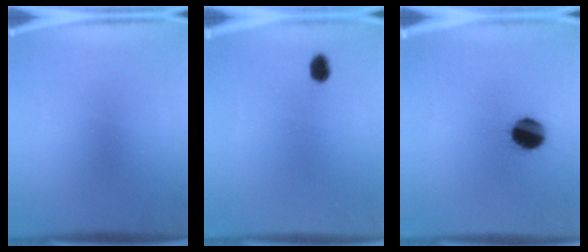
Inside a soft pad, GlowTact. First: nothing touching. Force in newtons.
{"total": 2.3}
{"total": 9.6}